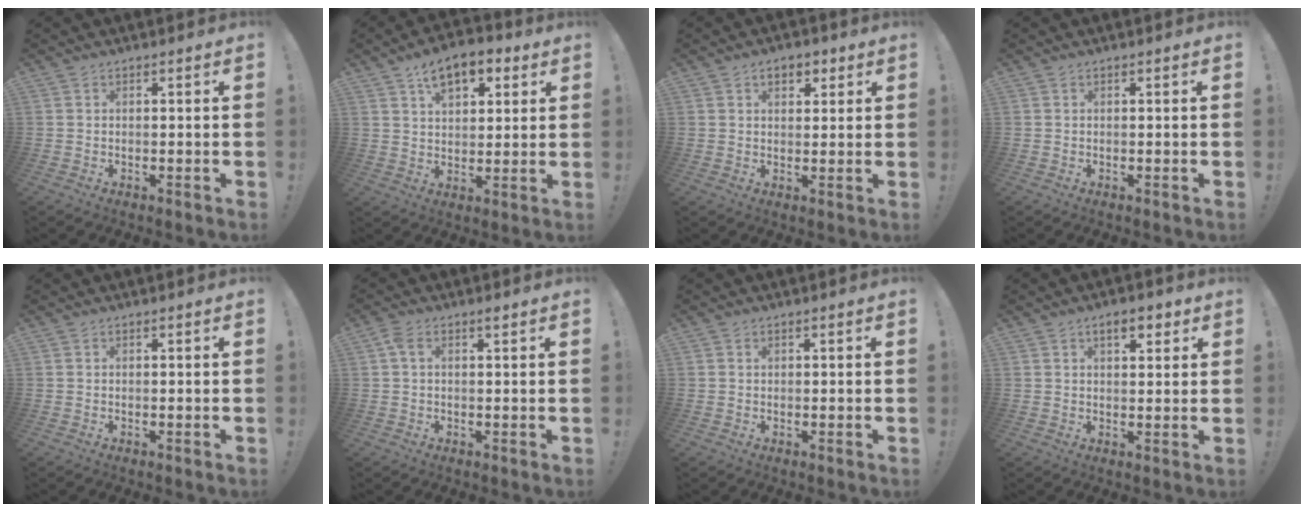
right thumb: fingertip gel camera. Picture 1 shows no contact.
{"total": 10.5, "force": [5.6, 6.2, 6.4], "torque": [-0.094, -0.012, 0.104]}
{"total": 4.6, "force": [2.2, 3.0, 2.6], "torque": [-0.035, 0.002, 0.036]}
{"total": 0.0}
{"total": 0.0}
{"total": 2.0, "force": [0.9, 0.8, 1.6], "torque": [-0.028, 0.001, 0.014]}
{"total": 0.5, "force": [0.2, 0.4, -0.2], "torque": [0.010, -0.001, 0.004]}
{"total": 5.2, "force": [2.9, 2.3, 3.7], "torque": [-0.045, -0.008, 0.045]}